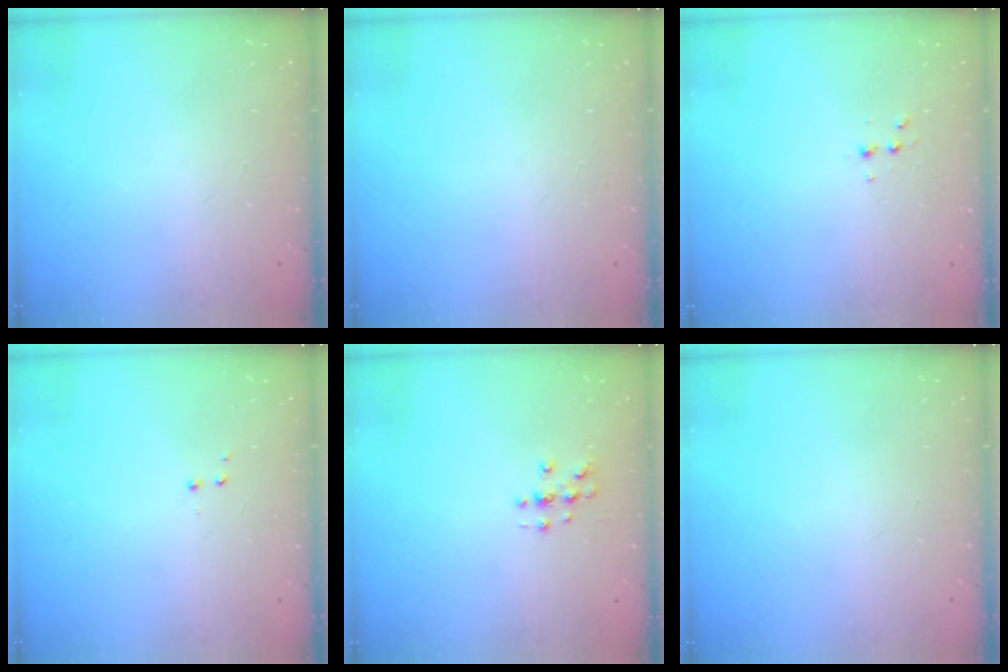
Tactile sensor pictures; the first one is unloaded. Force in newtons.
{"total": 0.0}
{"total": 2.6, "press": 2.5, "slide": 0.8}
{"total": 2.9, "press": 2.8, "slide": 0.7}
{"total": 3.0, "press": 3.0, "slide": 0.3}
{"total": 0.0}